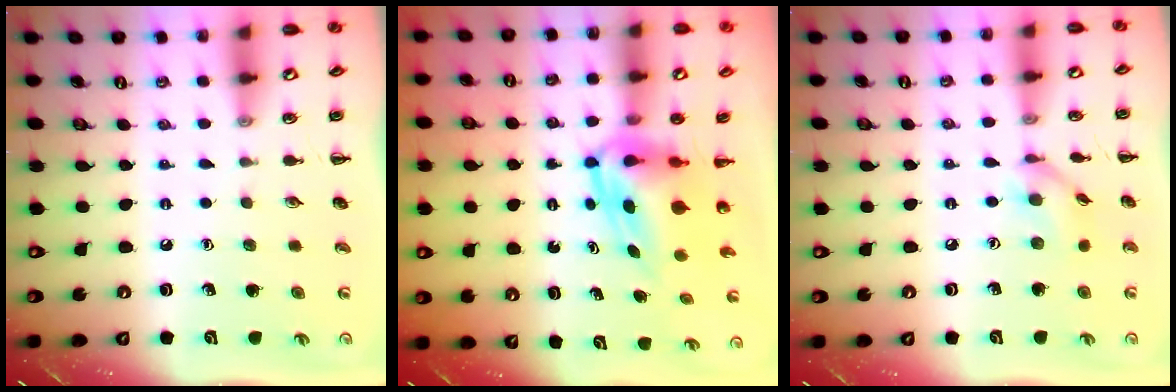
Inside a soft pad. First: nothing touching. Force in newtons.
{"total": 5.4, "press": 5.2, "slide": 1.3}
{"total": 7.4, "press": 7.3, "slide": 0.5}